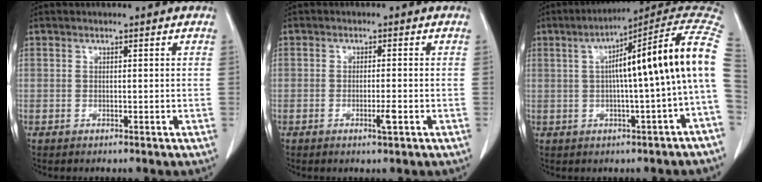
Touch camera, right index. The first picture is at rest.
{"total": 2.2, "force": [-0.9, 0.2, 2.0], "torque": [-0.033, -0.002, -0.015]}
{"total": 16.8, "force": [1.1, -0.2, 16.8], "torque": [-0.221, 0.043, 0.010]}